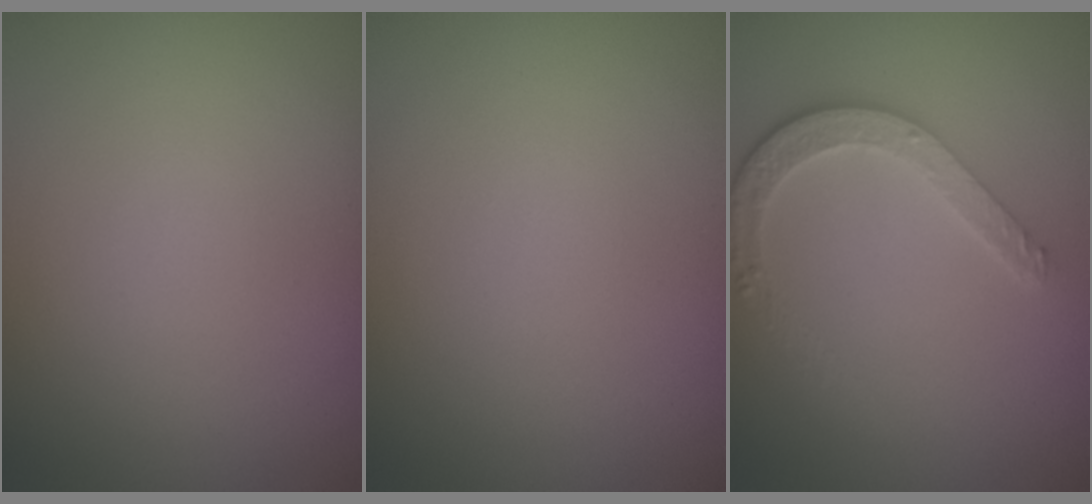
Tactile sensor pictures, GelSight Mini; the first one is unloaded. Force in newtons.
{"total": 0.0}
{"total": 3.4, "press": 2.9, "slide": 1.9}